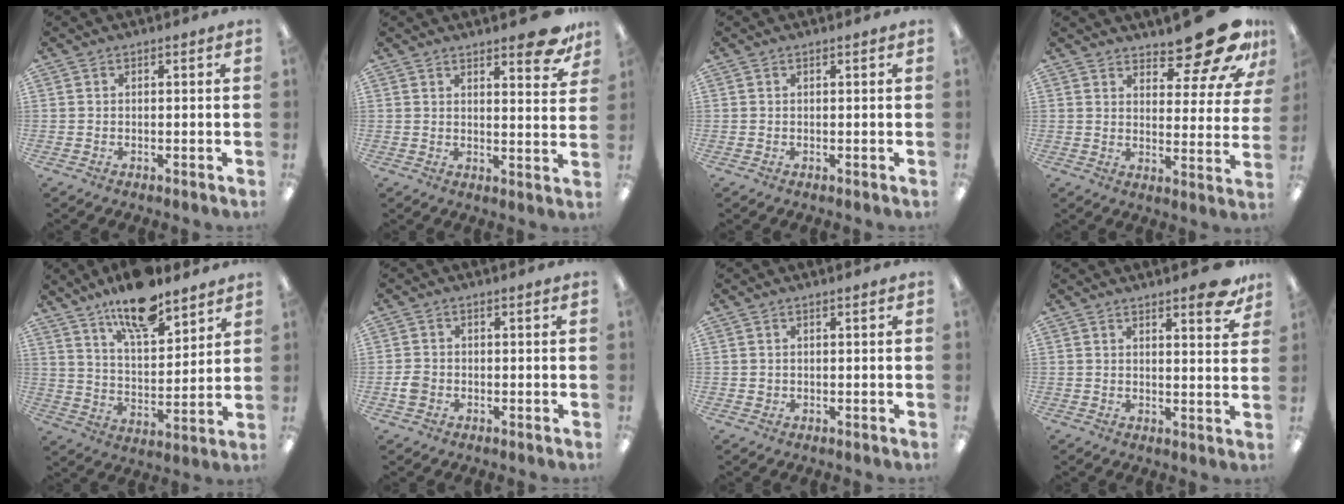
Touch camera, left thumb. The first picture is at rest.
{"total": 9.1, "force": [7.1, 2.4, 5.2], "torque": [-0.055, -0.048, 0.116]}
{"total": 0.0}
{"total": 16.7, "force": [13.2, 5.1, 8.8], "torque": [-0.106, -0.104, 0.219]}
{"total": 14.2, "force": [11.3, 4.3, 7.4], "torque": [-0.125, -0.063, 0.196]}
{"total": 2.7, "force": [-0.7, 2.2, 1.4], "torque": [-0.023, 0.006, -0.013]}
{"total": 0.7, "force": [0.4, 0.6, 0.2], "torque": [-0.005, 0.003, 0.007]}
{"total": 6.9, "force": [5.2, 1.7, 4.1], "torque": [-0.046, -0.031, 0.083]}